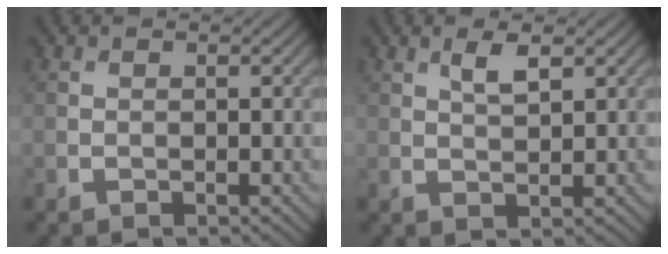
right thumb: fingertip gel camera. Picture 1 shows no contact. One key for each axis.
{"total": 2.6, "fx": 1.4, "fy": 0.8, "fz": 2.0, "tx": -0.043, "ty": 0.000, "tz": 0.028}